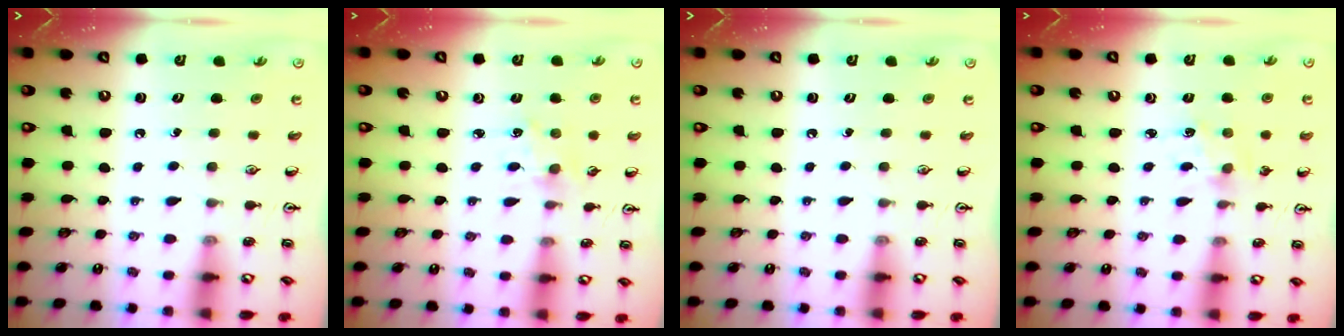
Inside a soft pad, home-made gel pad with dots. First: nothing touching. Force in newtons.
{"total": 1.6, "press": 1.5, "slide": 0.3}
{"total": 0.0}
{"total": 1.8, "press": 1.7, "slide": 0.4}